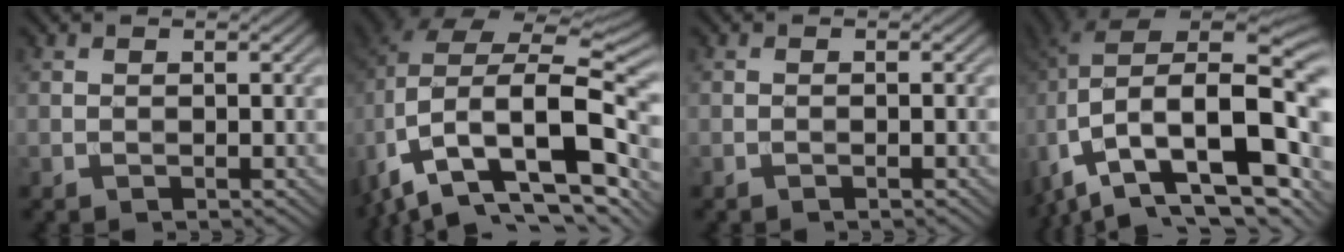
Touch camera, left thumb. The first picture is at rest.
{"total": 16.3, "force": [-8.3, 8.1, 11.5], "torque": [-0.252, -0.029, -0.136]}
{"total": 0.5, "force": [-0.4, 0.0, 0.4], "torque": [-0.007, 0.001, -0.008]}
{"total": 17.3, "force": [-7.2, 8.6, 13.2], "torque": [-0.254, -0.019, -0.113]}